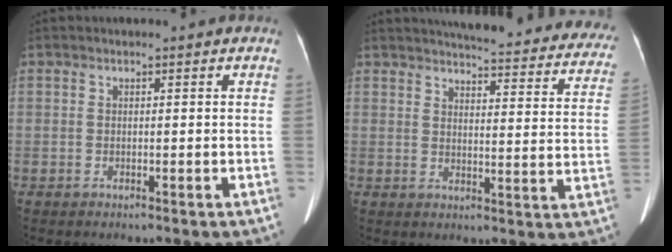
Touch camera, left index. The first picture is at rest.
{"total": 28.5, "force": [26.2, 4.7, 10.2], "torque": [-0.136, -0.071, 0.292]}